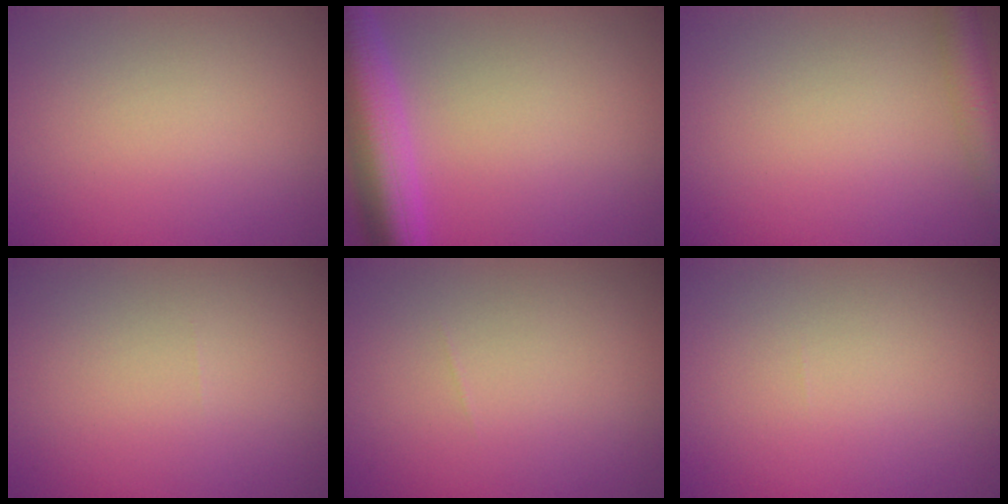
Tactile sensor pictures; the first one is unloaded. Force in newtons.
{"total": 7.5, "press": 7.5, "slide": 0.4}
{"total": 3.4, "press": 3.4, "slide": 0.2}
{"total": 0.0}
{"total": 0.0}
{"total": 0.0}